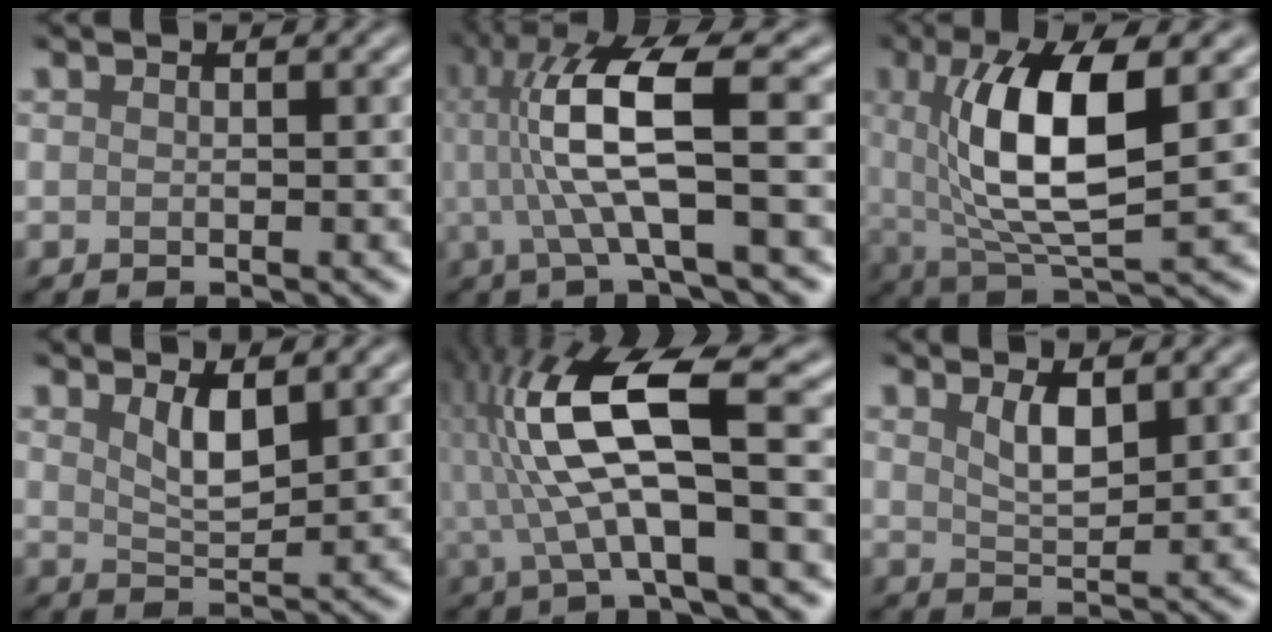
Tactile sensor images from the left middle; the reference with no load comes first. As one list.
[{"total": 9.2, "force": [0.7, 2.0, 8.9], "torque": [-0.167, 0.012, 0.015]}, {"total": 10.2, "force": [1.8, 3.5, 9.4], "torque": [-0.167, -0.003, 0.034]}, {"total": 2.9, "force": [1.6, 1.0, 2.3], "torque": [-0.047, -0.008, 0.033]}, {"total": 11.1, "force": [0.5, 3.2, 10.6], "torque": [-0.209, 0.016, 0.006]}, {"total": 2.5, "force": [1.4, 0.8, 1.9], "torque": [-0.039, -0.005, 0.029]}]